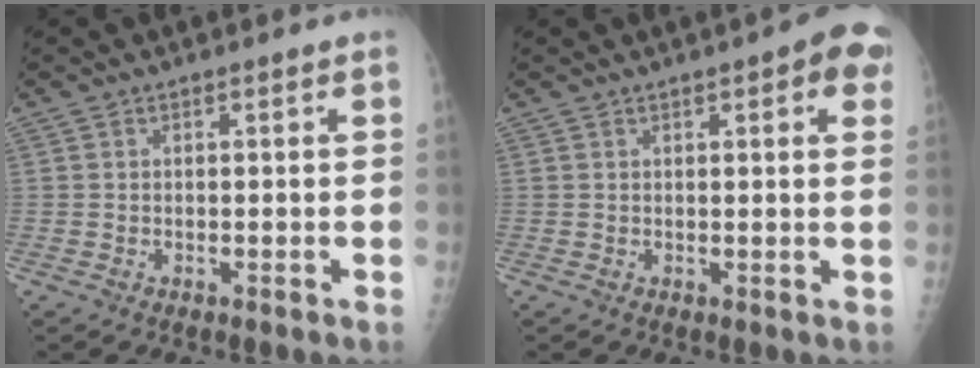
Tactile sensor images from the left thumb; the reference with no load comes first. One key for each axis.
{"total": 6.8, "fx": 3.0, "fy": 1.9, "fz": 5.8, "tx": -0.052, "ty": -0.002, "tz": 0.028}